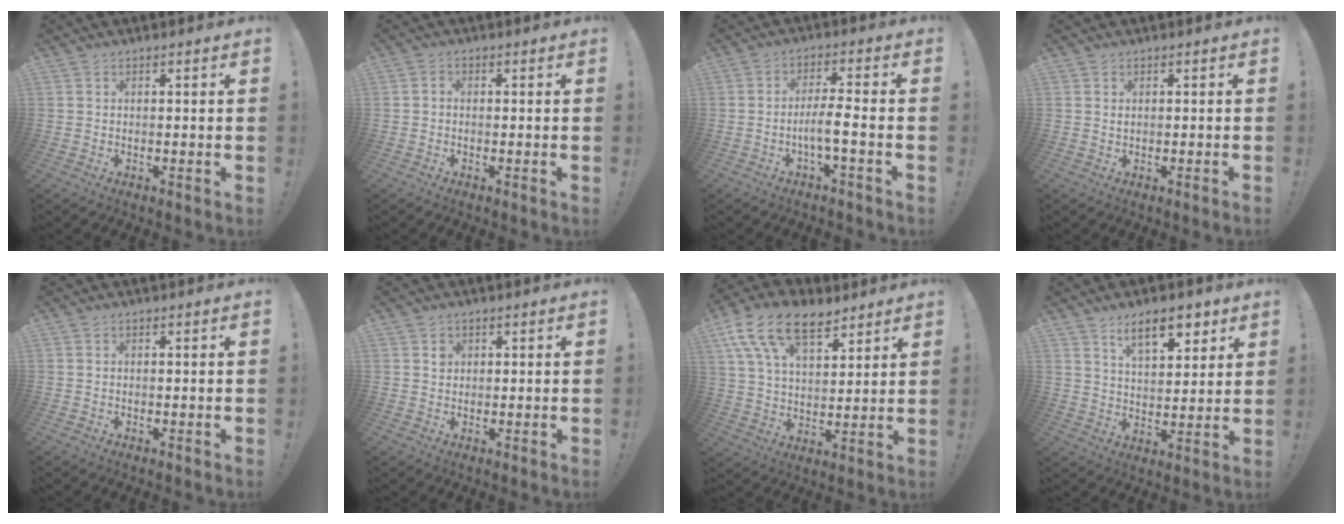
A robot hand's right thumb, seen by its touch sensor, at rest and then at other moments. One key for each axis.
{"total": 0.9, "fx": -0.7, "fy": 0.5, "fz": 0.4, "tx": -0.008, "ty": 0.003, "tz": -0.013}
{"total": 7.2, "fx": -2.4, "fy": 1.0, "fz": 6.7, "tx": -0.120, "ty": 0.004, "tz": -0.045}
{"total": 0.0}
{"total": 0.0}
{"total": 1.6, "fx": 0.7, "fy": 1.4, "fz": 0.3, "tx": 0.007, "ty": -0.005, "tz": 0.009}
{"total": 16.5, "fx": 10.0, "fy": 9.0, "fz": 9.6, "tx": -0.171, "ty": -0.049, "tz": 0.186}
{"total": 11.2, "fx": 7.0, "fy": 4.9, "fz": 7.3, "tx": -0.110, "ty": -0.023, "tz": 0.124}